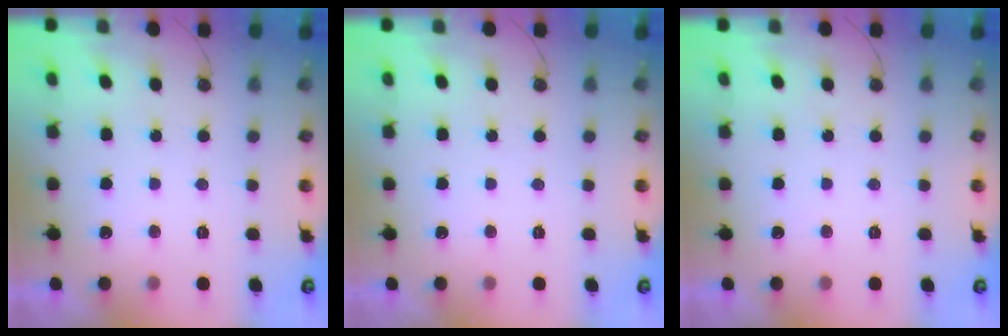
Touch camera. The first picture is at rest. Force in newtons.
{"total": 0.0}
{"total": 0.0}